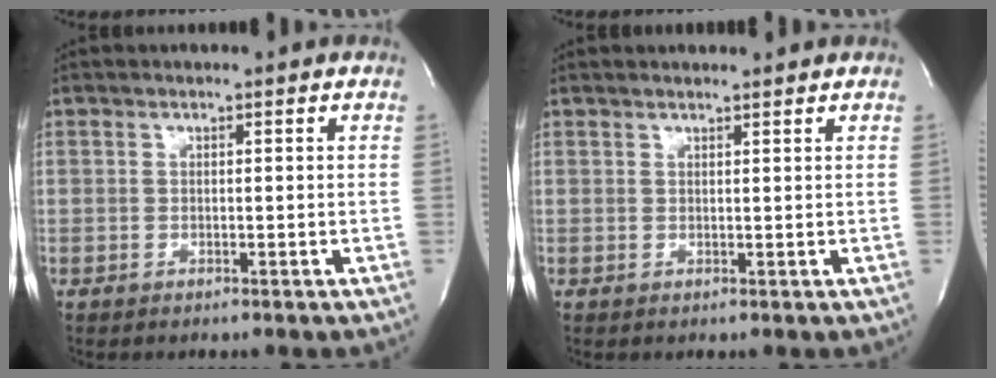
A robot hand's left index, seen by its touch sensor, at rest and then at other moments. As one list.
[{"total": 2.8, "force": [2.7, 0.2, 0.6], "torque": [-0.013, 0.014, 0.036]}]